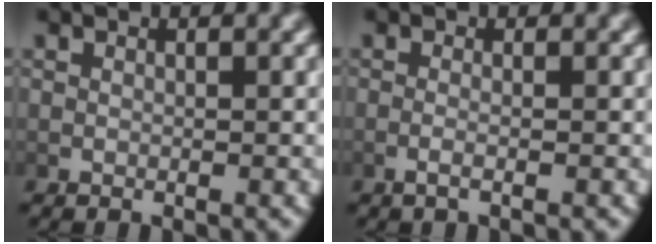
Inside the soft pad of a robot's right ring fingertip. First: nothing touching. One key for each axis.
{"total": 1.3, "fx": -0.9, "fy": 0.0, "fz": 0.9, "tx": -0.031, "ty": -0.010, "tz": -0.013}